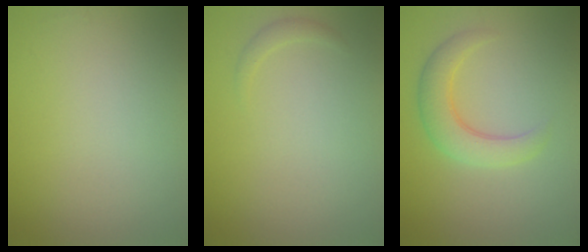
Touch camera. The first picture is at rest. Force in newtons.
{"total": 0.8, "press": 0.8, "slide": 0.0}
{"total": 3.6, "press": 3.6, "slide": 0.1}